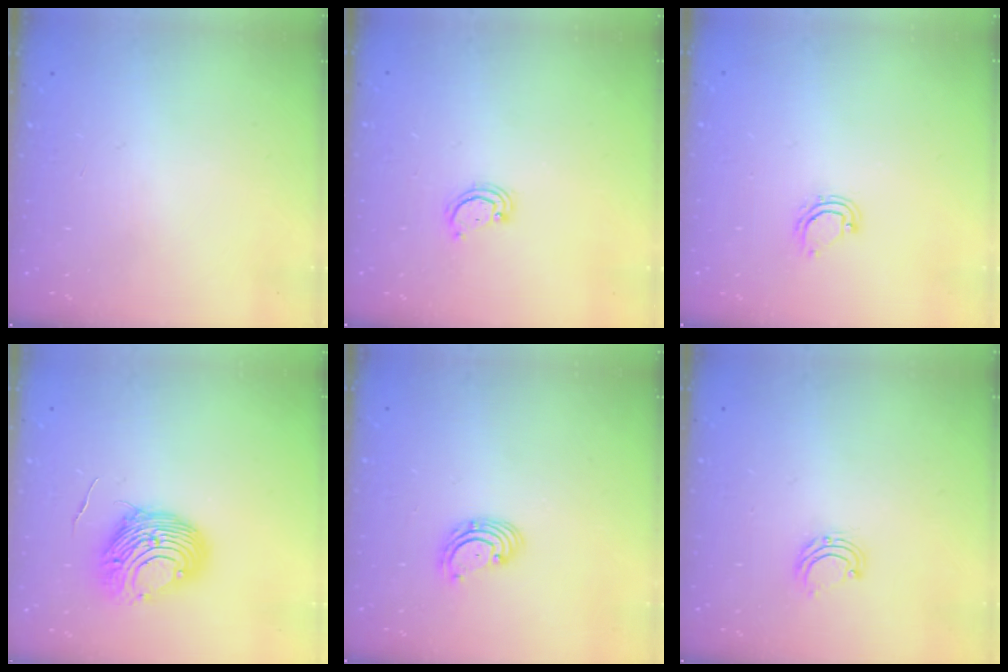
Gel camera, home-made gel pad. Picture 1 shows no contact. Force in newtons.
{"total": 2.5, "press": 2.4, "slide": 0.2}
{"total": 5.0, "press": 5.0, "slide": 0.2}
{"total": 10.4, "press": 10.3, "slide": 1.0}
{"total": 2.7, "press": 2.7, "slide": 0.1}
{"total": 5.9, "press": 5.9, "slide": 0.5}